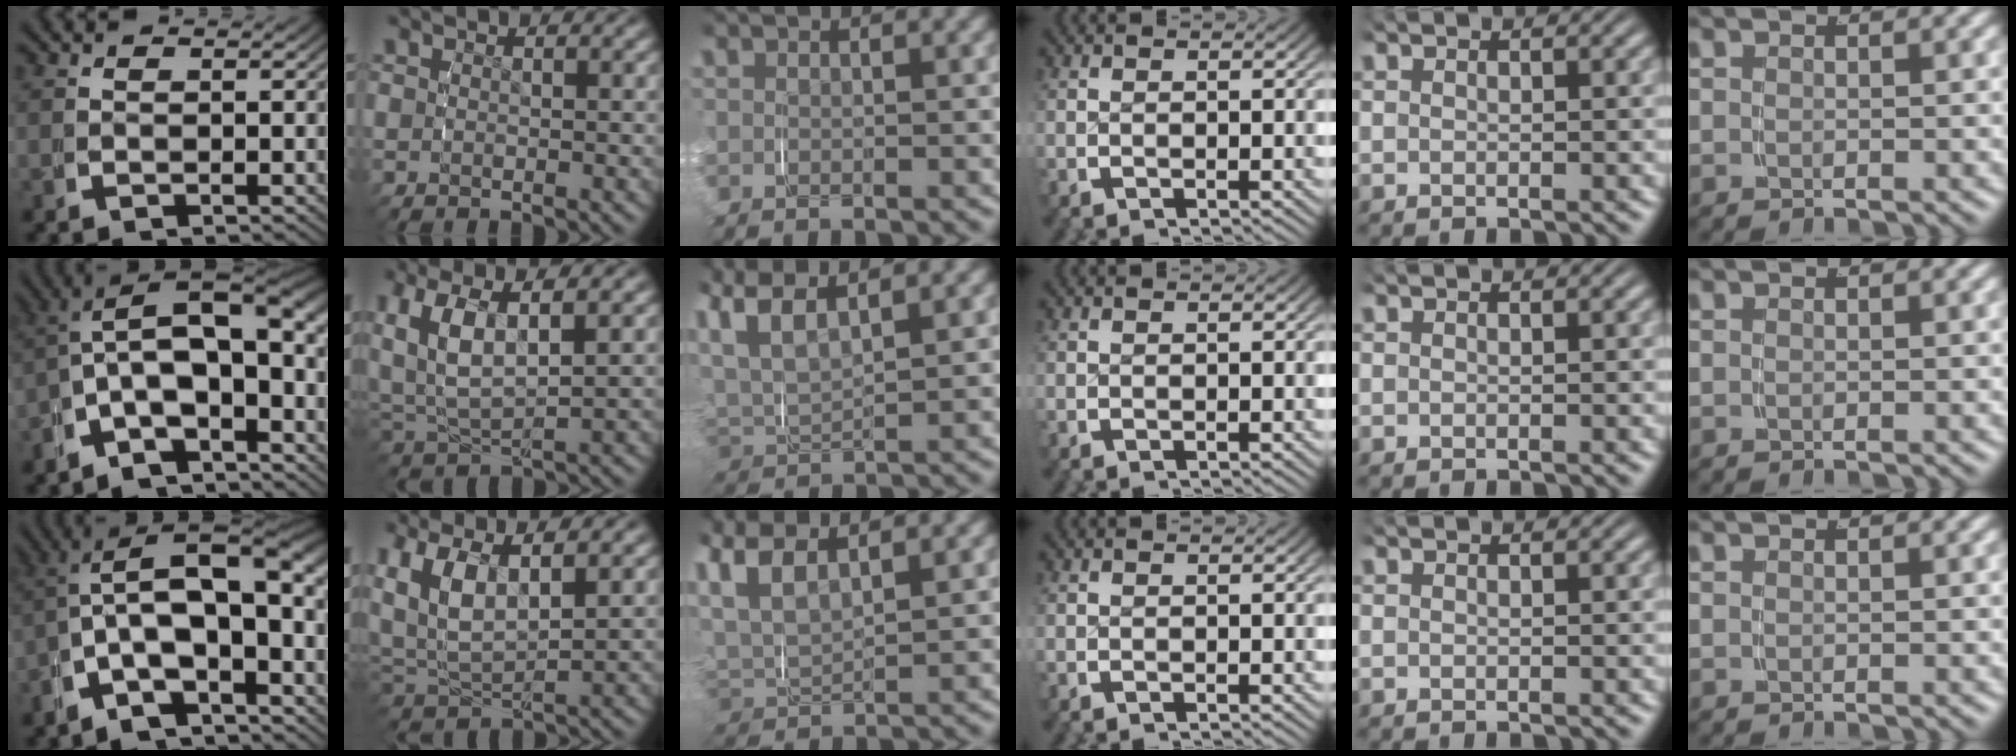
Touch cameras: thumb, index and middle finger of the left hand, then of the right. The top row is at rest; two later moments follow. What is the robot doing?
{"motion": "grasp_and_lifting", "object": "shirt"}